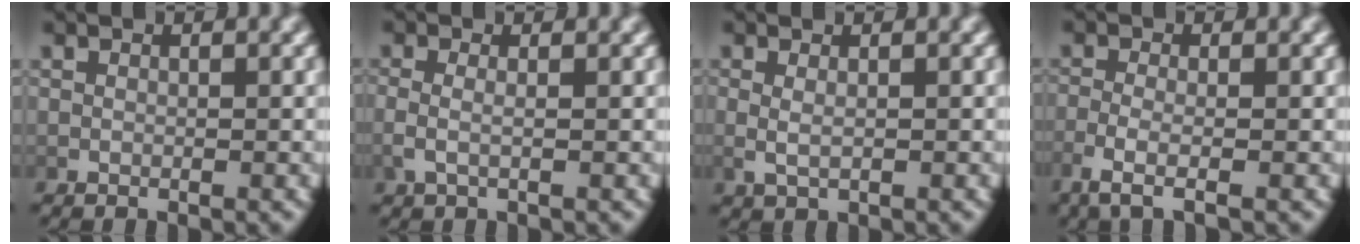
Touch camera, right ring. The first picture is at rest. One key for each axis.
{"total": 1.8, "fx": -0.2, "fy": 0.8, "fz": 1.6, "tx": -0.048, "ty": -0.009, "tz": 0.002}
{"total": 1.5, "fx": 0.1, "fy": 0.7, "fz": 1.4, "tx": -0.034, "ty": -0.009, "tz": 0.012}
{"total": 3.0, "fx": -1.4, "fy": 0.6, "fz": 2.5, "tx": -0.066, "ty": -0.011, "tz": -0.021}